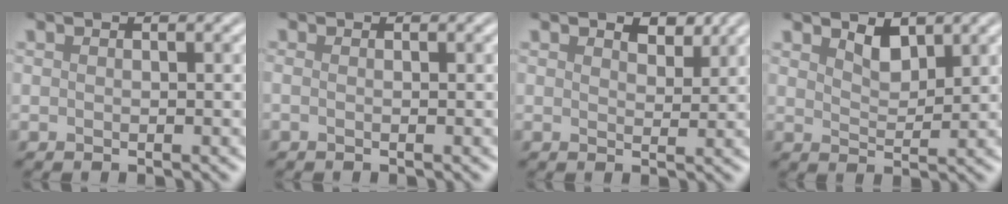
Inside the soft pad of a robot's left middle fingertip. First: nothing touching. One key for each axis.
{"total": 0.7, "fx": -0.1, "fy": 0.4, "fz": 0.6, "tx": -0.001, "ty": -0.004, "tz": -0.009}
{"total": 2.1, "fx": 1.9, "fy": 0.6, "fz": 0.6, "tx": -0.011, "ty": 0.000, "tz": 0.033}
{"total": 1.8, "fx": 1.7, "fy": 0.5, "fz": 0.5, "tx": -0.016, "ty": 0.000, "tz": 0.036}